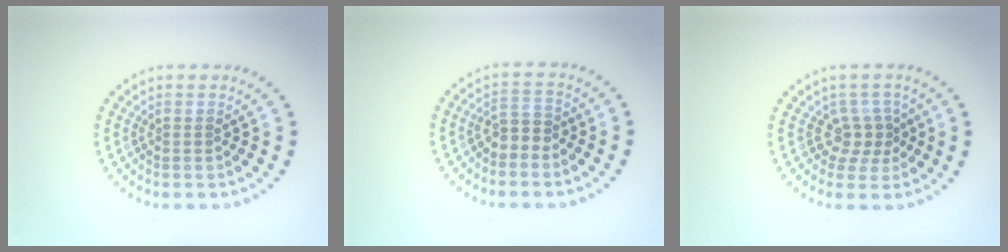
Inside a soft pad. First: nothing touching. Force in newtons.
{"total": 1.8, "press": 1.6, "slide": 0.9}
{"total": 2.4, "press": 1.7, "slide": 1.7}